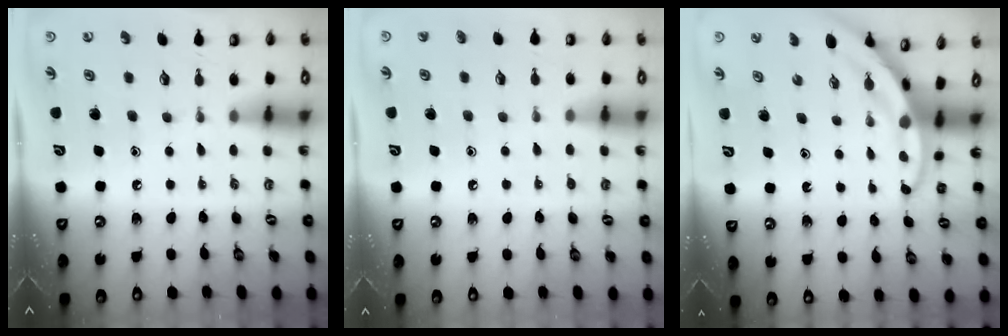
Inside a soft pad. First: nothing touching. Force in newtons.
{"total": 4.9, "press": 4.9, "slide": 0.5}
{"total": 2.8, "press": 2.8, "slide": 0.3}